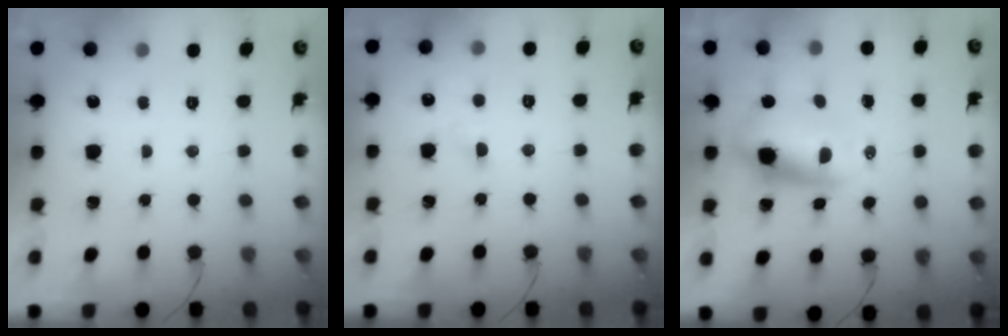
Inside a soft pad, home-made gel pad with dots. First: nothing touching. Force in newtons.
{"total": 2.8, "press": 2.6, "slide": 0.9}
{"total": 7.5, "press": 7.3, "slide": 2.0}